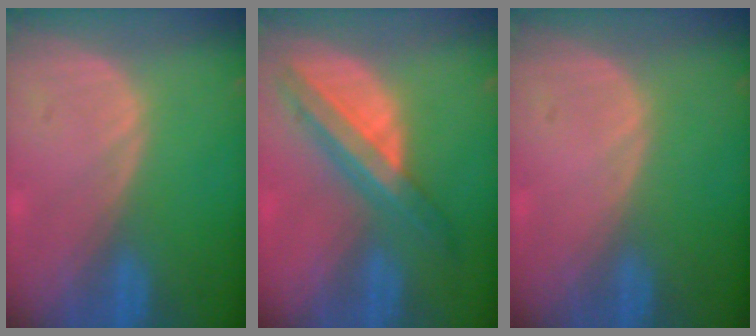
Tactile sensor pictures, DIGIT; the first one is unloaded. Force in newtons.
{"total": 8.1, "press": 6.9, "slide": 4.3}
{"total": 0.0}